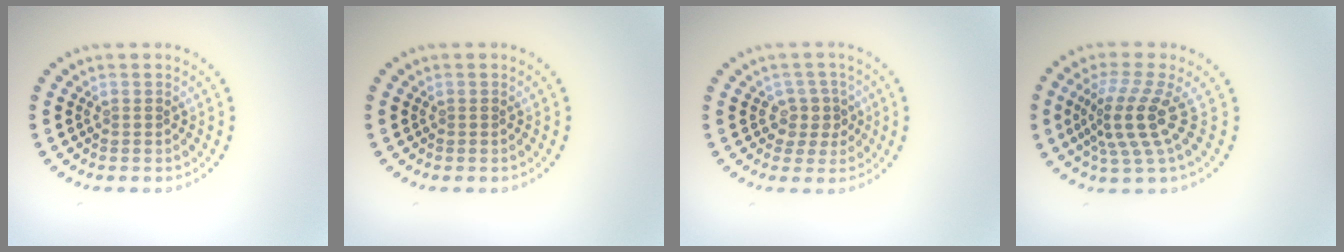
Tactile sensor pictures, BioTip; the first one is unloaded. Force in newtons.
{"total": 0.0}
{"total": 2.2, "press": 1.9, "slide": 1.1}
{"total": 4.4, "press": 3.2, "slide": 3.1}